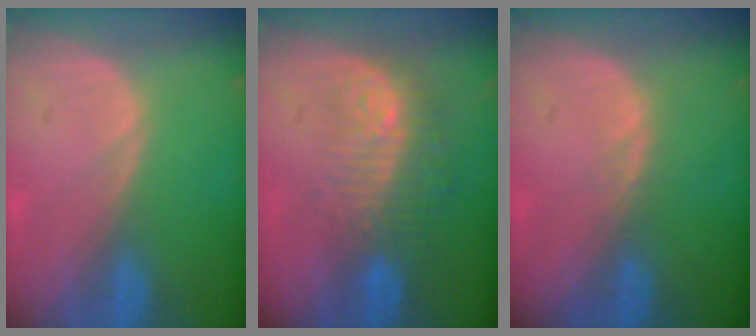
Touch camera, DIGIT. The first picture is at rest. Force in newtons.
{"total": 9.7, "press": 8.3, "slide": 5.1}
{"total": 0.8, "press": 0.8, "slide": 0.3}